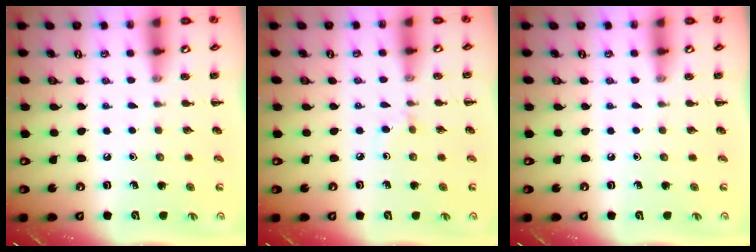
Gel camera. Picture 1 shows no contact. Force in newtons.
{"total": 2.7, "press": 2.5, "slide": 1.0}
{"total": 0.0}